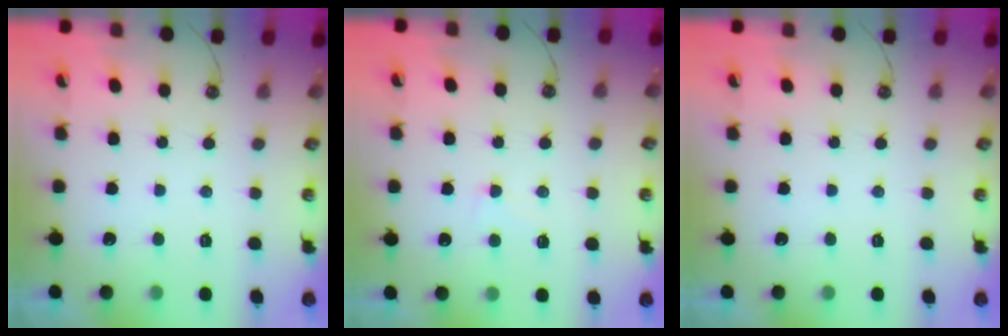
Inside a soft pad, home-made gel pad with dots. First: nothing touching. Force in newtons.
{"total": 0.7, "press": 0.5, "slide": 0.5}
{"total": 0.0}